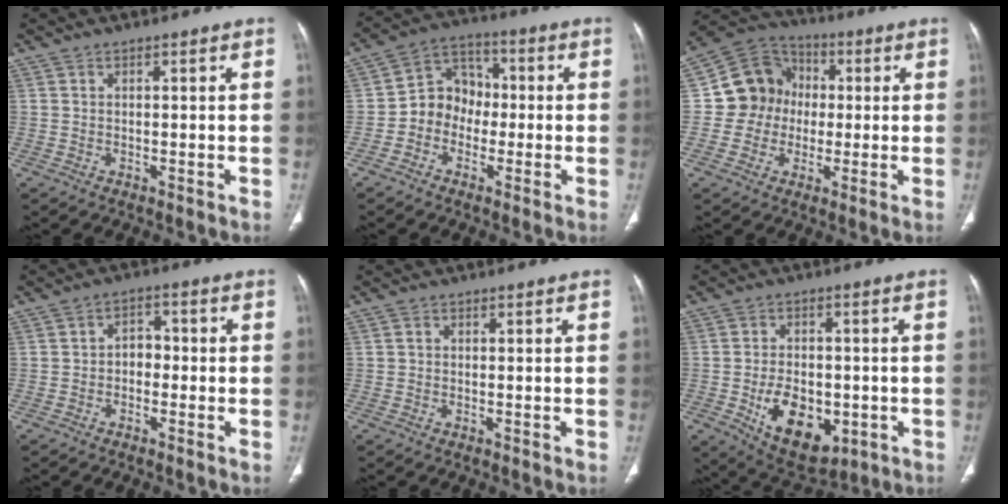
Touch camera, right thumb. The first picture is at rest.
{"total": 8.4, "force": [-1.7, 7.3, 3.8], "torque": [-0.026, 0.037, -0.047]}
{"total": 11.2, "force": [-0.2, 10.6, 3.8], "torque": [-0.031, 0.027, -0.012]}
{"total": 3.6, "force": [-0.8, 2.8, 2.2], "torque": [-0.012, 0.019, -0.025]}
{"total": 0.6, "force": [0.0, 0.6, 0.2], "torque": [0.000, 0.002, 0.000]}
{"total": 13.2, "force": [-3.6, 8.2, 9.7], "torque": [-0.122, 0.004, -0.038]}